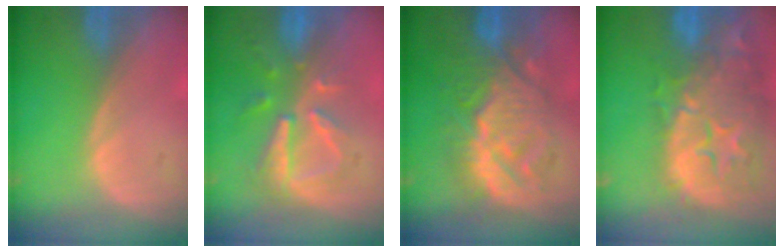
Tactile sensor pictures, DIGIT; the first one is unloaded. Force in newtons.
{"total": 8.0, "press": 7.4, "slide": 3.0}
{"total": 10.3, "press": 10.3, "slide": 0.6}
{"total": 15.3, "press": 12.2, "slide": 9.2}